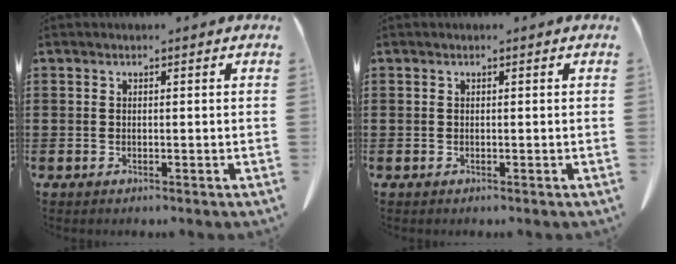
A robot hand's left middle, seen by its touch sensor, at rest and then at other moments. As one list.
[{"total": 0.0}]